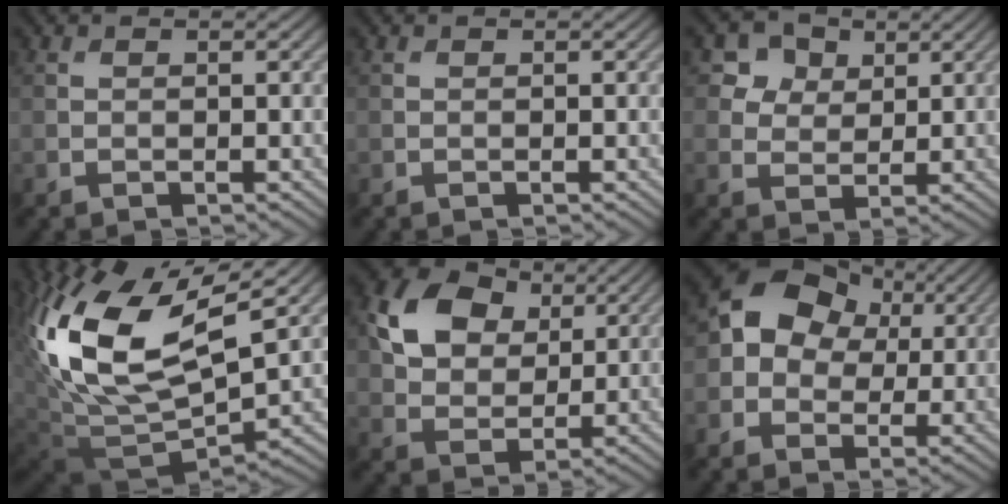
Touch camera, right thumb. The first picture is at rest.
{"total": 0.0}
{"total": 4.5, "force": [2.3, 3.5, 1.5], "torque": [-0.037, -0.011, 0.051]}
{"total": 17.3, "force": [6.6, 8.5, 13.6], "torque": [-0.313, 0.013, 0.129]}
{"total": 9.6, "force": [3.7, 7.0, 5.5], "torque": [-0.131, 0.006, 0.054]}
{"total": 8.2, "force": [1.4, 6.8, 4.4], "torque": [-0.081, 0.006, 0.003]}